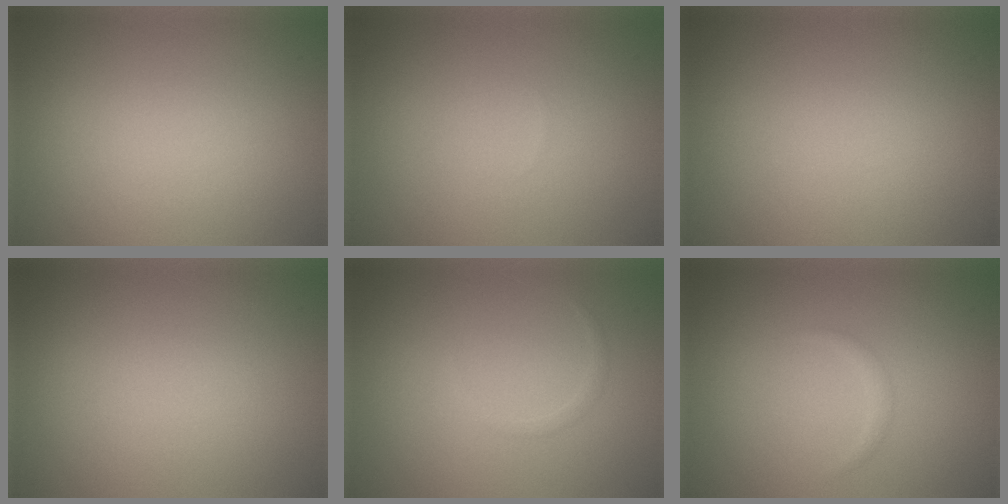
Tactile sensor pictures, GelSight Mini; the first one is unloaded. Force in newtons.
{"total": 0.0}
{"total": 0.0}
{"total": 0.0}
{"total": 0.6, "press": 0.6, "slide": 0.0}
{"total": 0.7, "press": 0.7, "slide": 0.0}